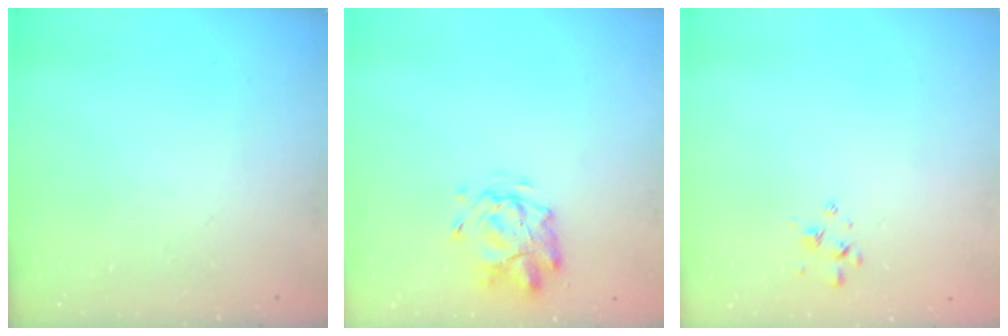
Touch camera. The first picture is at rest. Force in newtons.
{"total": 2.9, "press": 2.5, "slide": 1.5}
{"total": 2.4, "press": 2.3, "slide": 0.8}